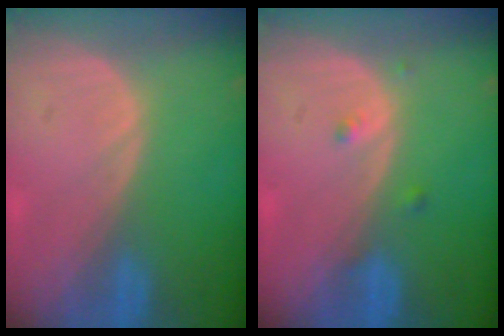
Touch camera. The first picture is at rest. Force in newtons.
{"total": 1.3, "press": 1.3, "slide": 0.0}